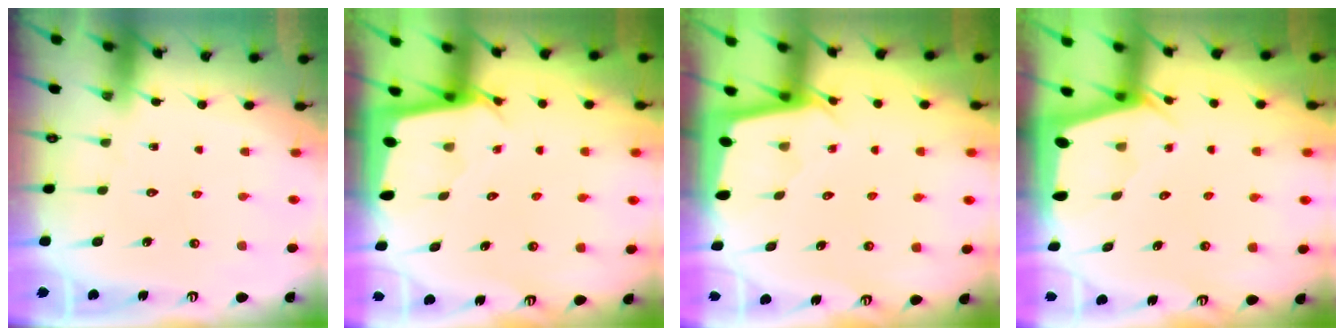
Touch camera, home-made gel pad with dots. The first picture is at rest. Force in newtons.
{"total": 2.4, "press": 2.4, "slide": 0.1}
{"total": 1.9, "press": 1.9, "slide": 0.1}
{"total": 2.0, "press": 2.0, "slide": 0.3}